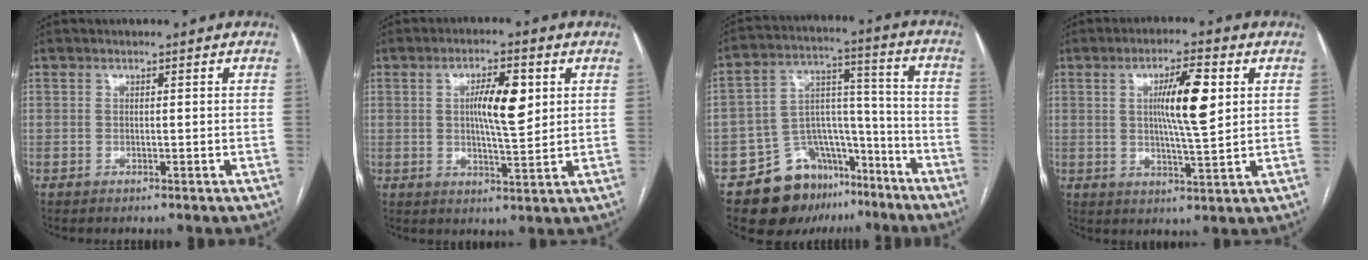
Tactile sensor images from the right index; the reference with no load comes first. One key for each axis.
{"total": 7.4, "fx": 1.8, "fy": 1.6, "fz": 7.0, "tx": -0.120, "ty": 0.006, "tz": 0.031}
{"total": 14.5, "fx": -10.0, "fy": 9.2, "fz": 4.9, "tx": -0.064, "ty": 0.069, "tz": -0.153}
{"total": 8.7, "fx": 2.0, "fy": 0.7, "fz": 8.5, "tx": -0.147, "ty": 0.001, "tz": 0.035}